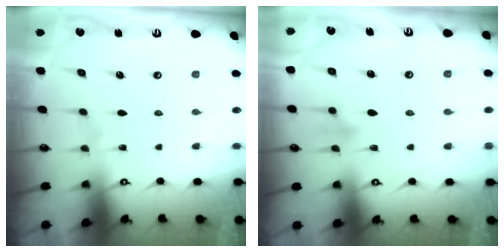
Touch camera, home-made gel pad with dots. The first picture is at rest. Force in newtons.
{"total": 9.1, "press": 9.0, "slide": 1.7}